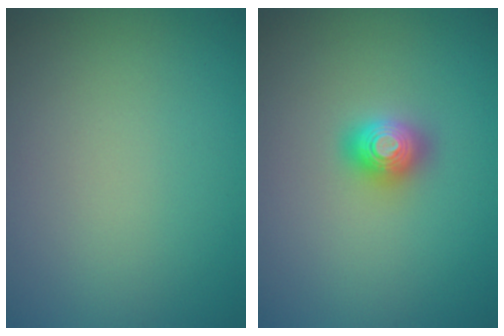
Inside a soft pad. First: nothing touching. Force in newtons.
{"total": 1.6, "press": 1.6, "slide": 0.2}